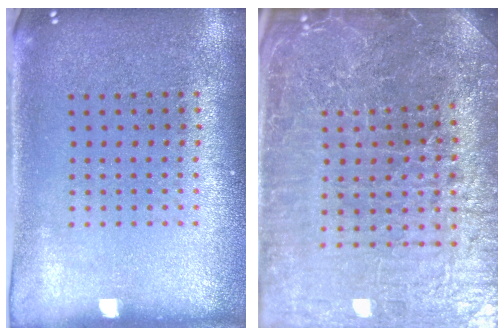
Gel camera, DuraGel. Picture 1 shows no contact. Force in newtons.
{"total": 5.7, "press": 5.3, "slide": 2.0}